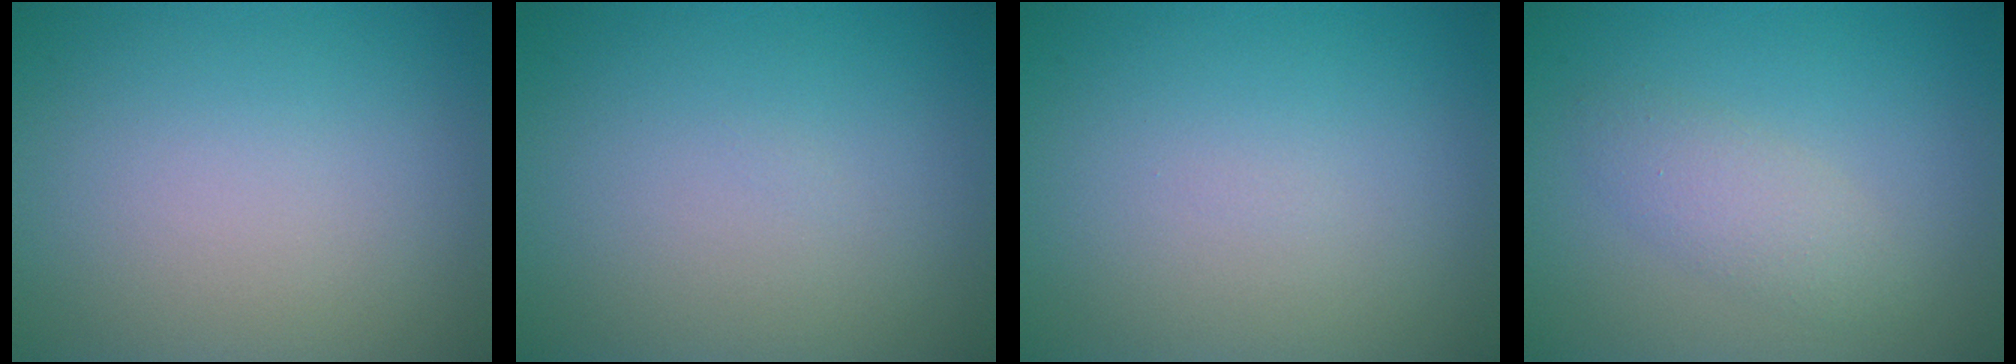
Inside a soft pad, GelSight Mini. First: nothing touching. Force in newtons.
{"total": 0.0}
{"total": 0.0}
{"total": 2.2, "press": 2.2, "slide": 0.2}